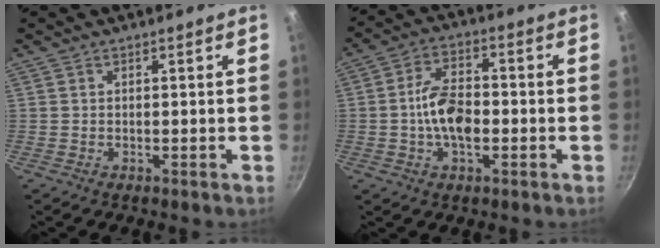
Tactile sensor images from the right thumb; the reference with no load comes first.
{"total": 9.3, "force": [-1.4, 5.2, 7.6], "torque": [-0.128, 0.025, -0.034]}